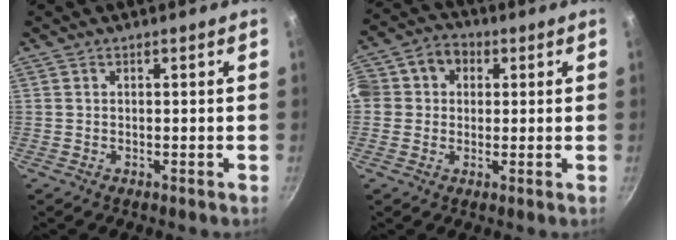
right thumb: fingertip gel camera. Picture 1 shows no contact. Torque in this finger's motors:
{"motor_torque": [-0.16, 0.38, 0.20, 0.23, 0.21]}